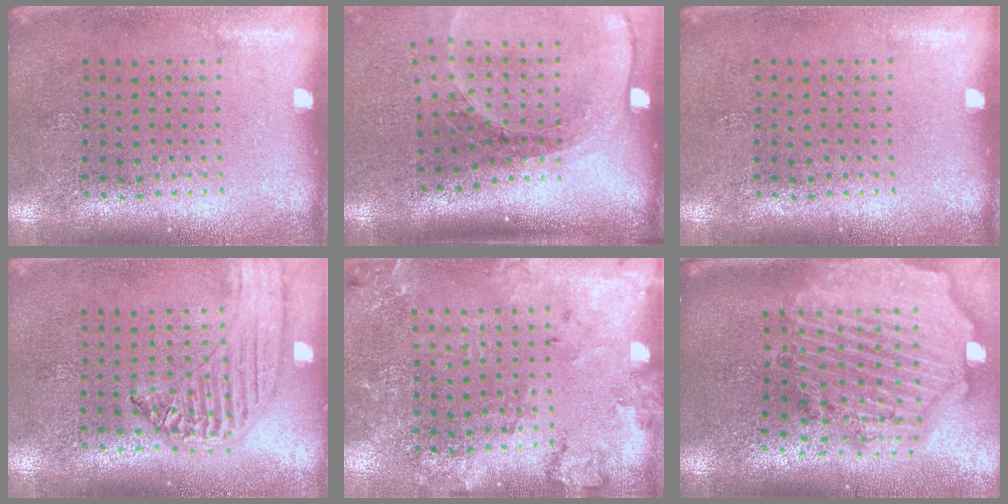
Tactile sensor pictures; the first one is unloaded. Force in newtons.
{"total": 1.8, "press": 1.6, "slide": 0.7}
{"total": 0.0}
{"total": 1.2, "press": 1.2, "slide": 0.2}
{"total": 1.7, "press": 1.7, "slide": 0.2}
{"total": 3.7, "press": 3.1, "slide": 2.1}